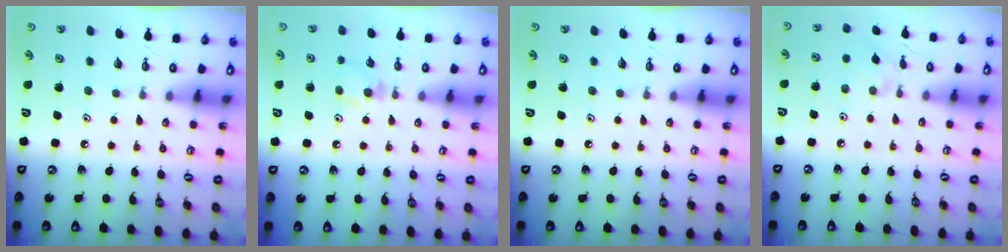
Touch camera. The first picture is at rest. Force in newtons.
{"total": 4.9, "press": 4.8, "slide": 0.8}
{"total": 0.0}
{"total": 1.2, "press": 1.2, "slide": 0.3}